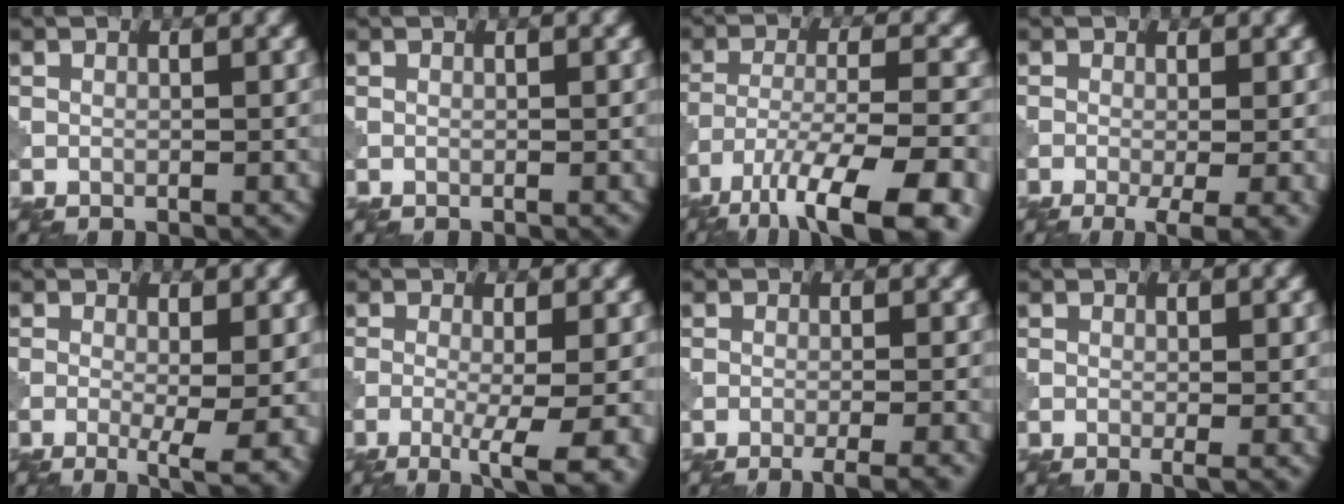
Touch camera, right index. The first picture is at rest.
{"total": 0.0}
{"total": 13.3, "force": [-9.5, 3.9, 8.5], "torque": [-0.157, -0.033, -0.136]}
{"total": 5.1, "force": [-2.0, 1.4, 4.5], "torque": [-0.067, -0.009, -0.028]}
{"total": 5.9, "force": [-1.4, 1.4, 5.5], "torque": [-0.082, -0.015, -0.017]}
{"total": 7.3, "force": [-2.8, 1.8, 6.4], "torque": [-0.085, -0.010, -0.041]}
{"total": 3.6, "force": [-2.1, 0.7, 2.9], "torque": [-0.031, 0.004, -0.035]}
{"total": 1.1, "force": [-0.2, 0.1, 1.0], "torque": [-0.017, -0.008, -0.006]}